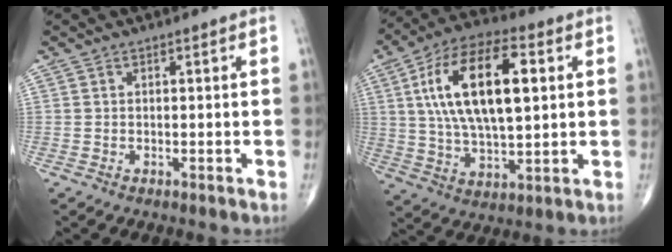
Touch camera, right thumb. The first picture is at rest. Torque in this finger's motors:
{"motor_torque": [0.34, 1.56, 1.67, 1.04, 0.52]}